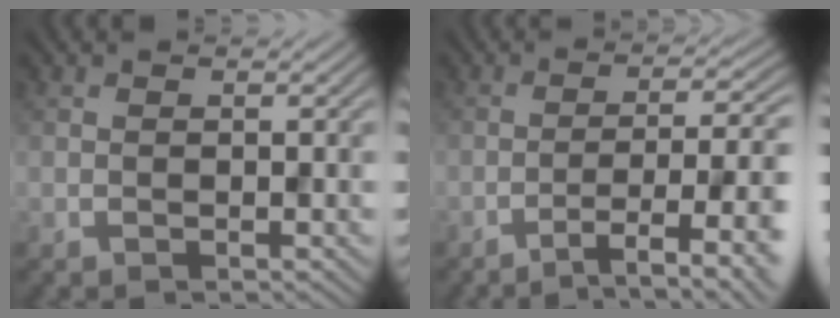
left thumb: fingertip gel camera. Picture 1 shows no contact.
{"total": 9.0, "force": [-4.2, 1.9, 7.7], "torque": [-0.118, 0.000, -0.059]}